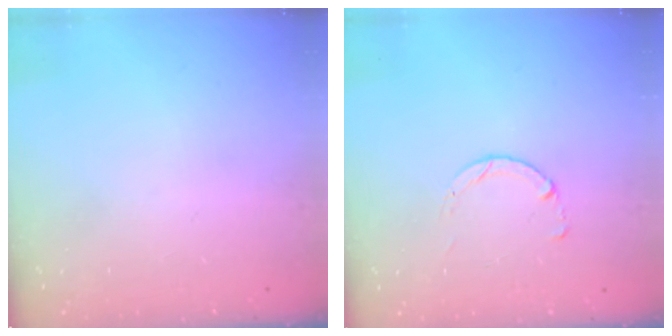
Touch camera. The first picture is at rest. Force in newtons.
{"total": 1.8, "press": 1.8, "slide": 0.2}